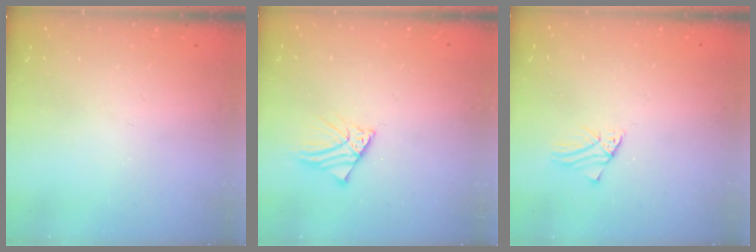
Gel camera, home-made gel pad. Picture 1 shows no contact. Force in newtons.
{"total": 4.1, "press": 4.1, "slide": 0.6}
{"total": 1.4, "press": 1.3, "slide": 0.1}